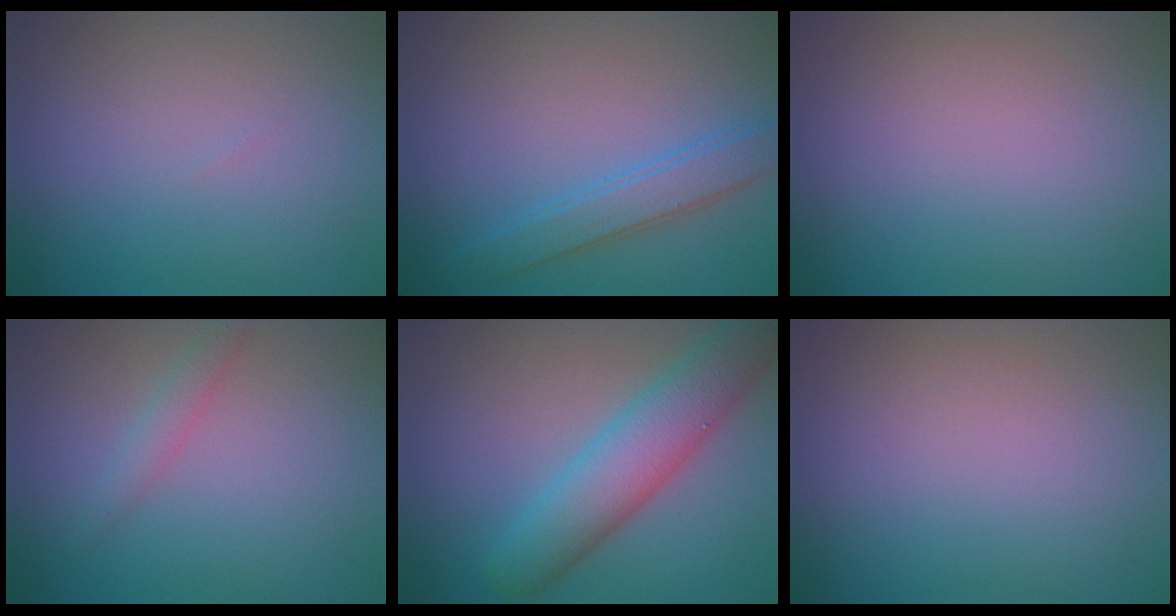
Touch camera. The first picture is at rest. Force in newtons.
{"total": 2.9, "press": 2.9, "slide": 0.0}
{"total": 0.0}
{"total": 1.4, "press": 1.4, "slide": 0.0}
{"total": 6.5, "press": 6.5, "slide": 0.5}
{"total": 0.0}